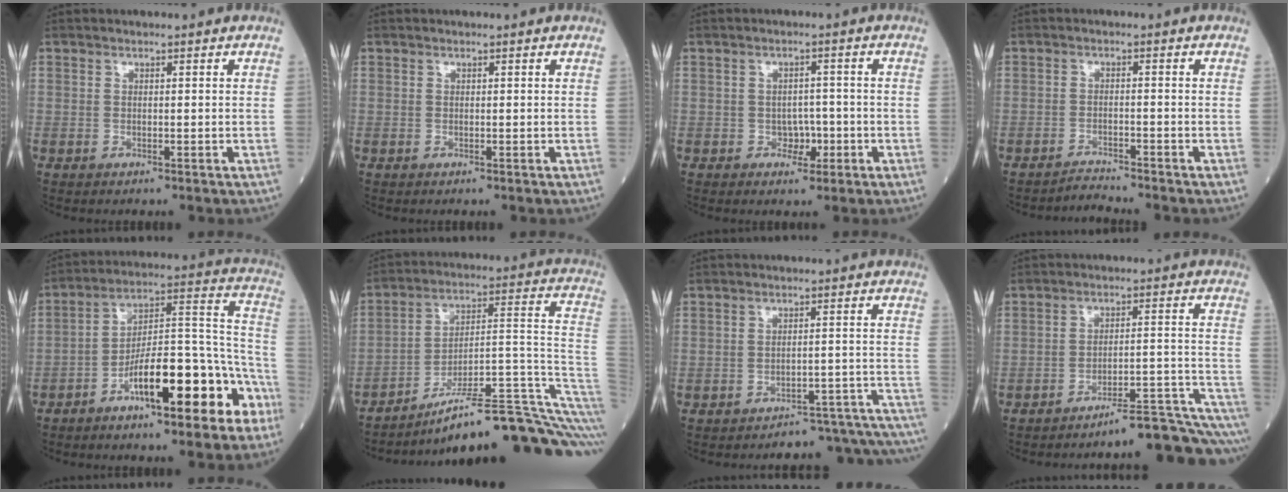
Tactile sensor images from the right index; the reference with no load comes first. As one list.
[{"total": 0.0}, {"total": 3.0, "force": [-1.2, 2.1, 1.6], "torque": [-0.015, 0.007, -0.016]}, {"total": 2.5, "force": [-2.3, -0.8, -0.5], "torque": [0.011, -0.014, -0.039]}, {"total": 17.0, "force": [-8.9, 4.0, 13.9], "torque": [-0.193, 0.044, -0.132]}, {"total": 21.1, "force": [-15.2, -0.2, 14.6], "torque": [-0.122, 0.055, -0.233]}, {"total": 14.3, "force": [-14.3, 0.4, 1.0], "torque": [0.023, 0.041, -0.171]}, {"total": 16.6, "force": [-15.8, -2.2, 4.6], "torque": [-0.007, 0.027, -0.213]}]